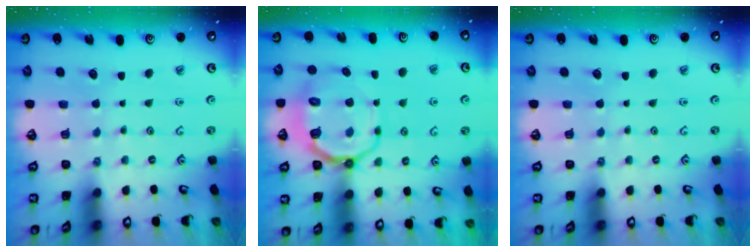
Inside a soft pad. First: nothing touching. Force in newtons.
{"total": 12.1, "press": 11.7, "slide": 3.2}
{"total": 0.0}